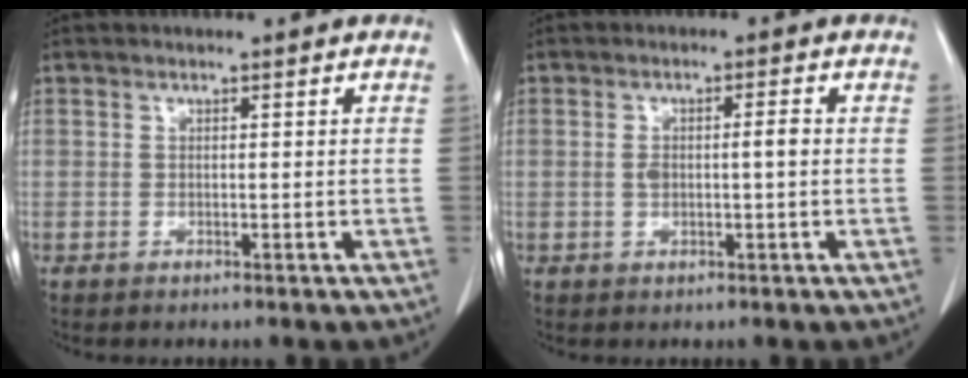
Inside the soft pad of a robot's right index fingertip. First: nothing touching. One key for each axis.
{"total": 3.0, "fx": 0.1, "fy": 0.8, "fz": 2.9, "tx": -0.054, "ty": 0.010, "tz": 0.008}